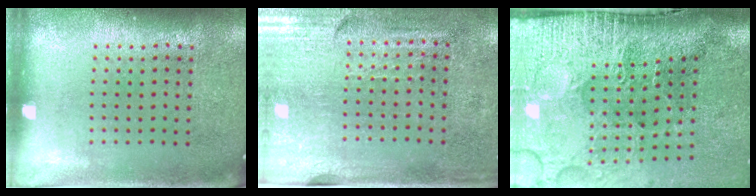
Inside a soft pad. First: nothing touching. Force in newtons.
{"total": 3.2, "press": 2.7, "slide": 1.6}
{"total": 5.2, "press": 4.1, "slide": 3.2}